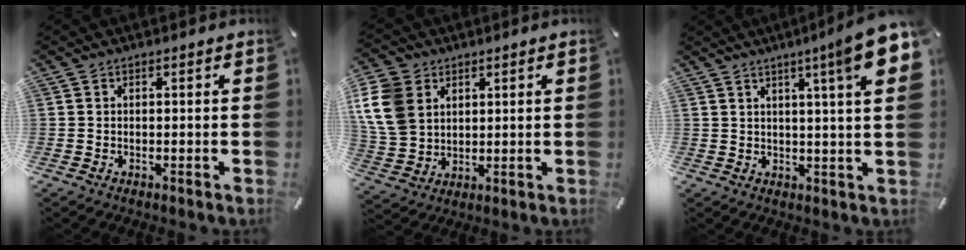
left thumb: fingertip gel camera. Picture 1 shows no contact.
{"total": 12.3, "force": [3.8, 9.9, 6.3], "torque": [-0.186, -0.001, 0.069]}
{"total": 11.7, "force": [5.5, 0.2, 10.3], "torque": [-0.159, -0.025, 0.082]}